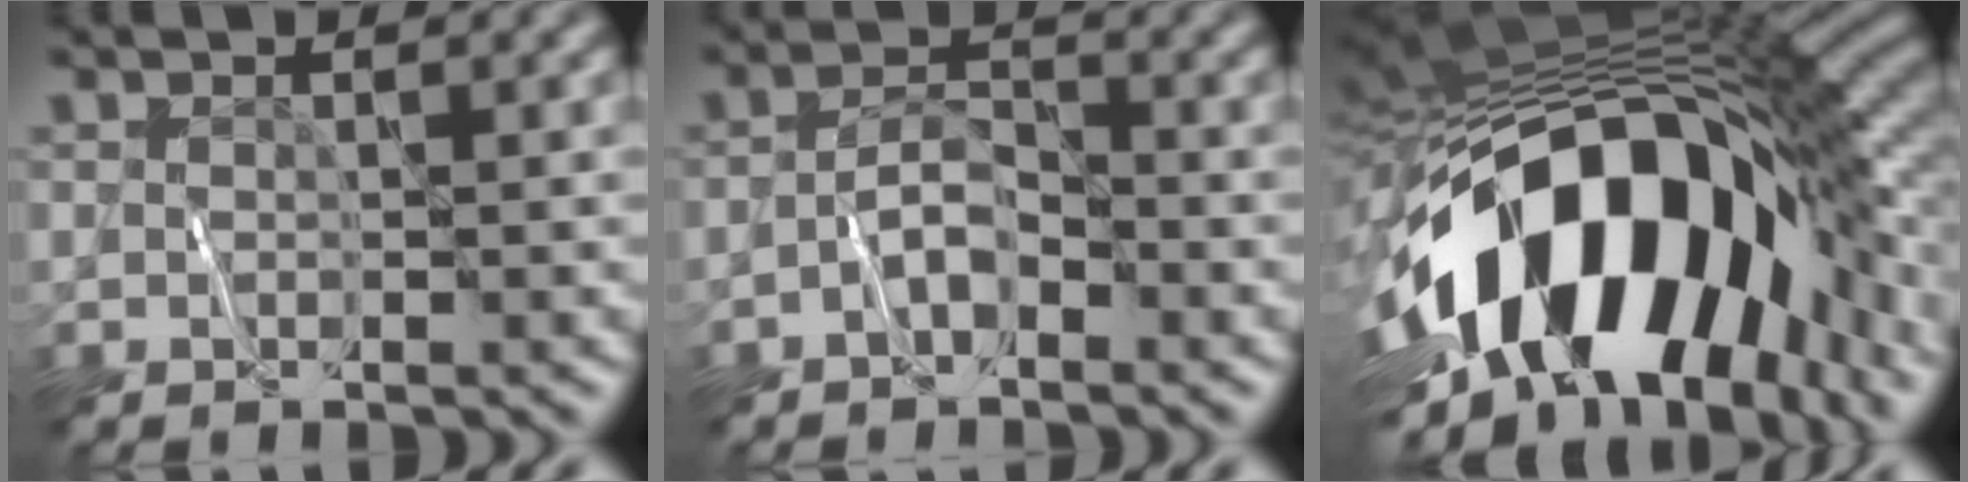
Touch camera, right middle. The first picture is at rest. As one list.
[{"total": 2.4, "force": [-1.3, 1.0, 1.7], "torque": [-0.030, 0.012, -0.030]}, {"total": 16.9, "force": [-4.7, 9.2, 13.4], "torque": [-0.228, -0.007, -0.078]}]